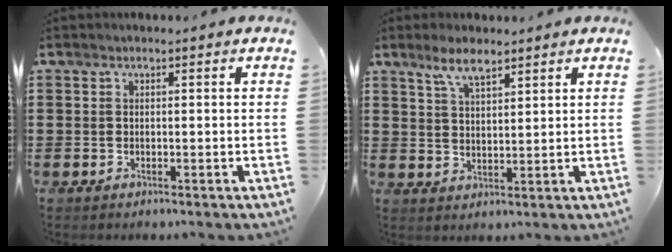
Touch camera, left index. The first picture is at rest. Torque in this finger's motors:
{"motor_torque": [0.47, -0.46, 0.12, 0.04]}